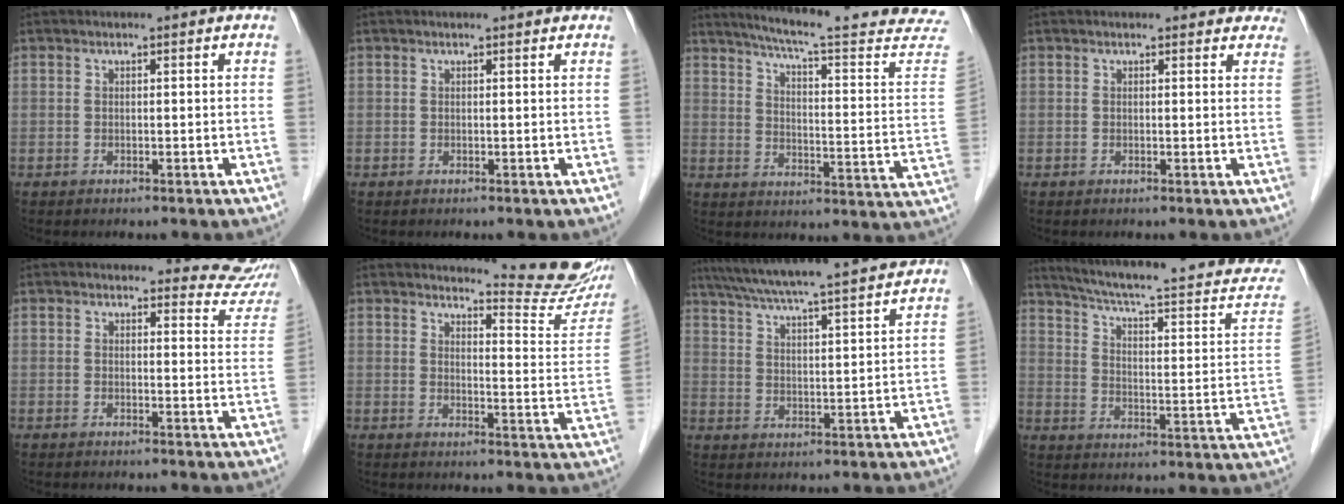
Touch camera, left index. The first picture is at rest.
{"total": 1.5, "force": [1.4, 0.4, 0.4], "torque": [-0.012, 0.016, 0.012]}
{"total": 24.8, "force": [22.3, 0.0, 10.7], "torque": [-0.152, -0.084, 0.272]}
{"total": 5.2, "force": [4.6, 2.3, 0.8], "torque": [0.017, 0.004, 0.029]}
{"total": 6.7, "force": [6.4, 2.1, -0.4], "torque": [0.036, -0.028, 0.038]}
{"total": 11.8, "force": [11.5, 0.5, 2.7], "torque": [-0.025, -0.075, 0.120]}
{"total": 20.3, "force": [18.1, 0.1, 9.2], "torque": [-0.161, 0.013, 0.258]}
{"total": 25.0, "force": [22.2, 1.7, 11.3], "torque": [-0.164, -0.045, 0.288]}